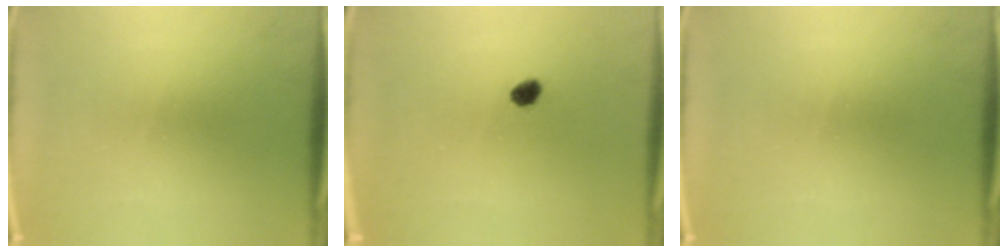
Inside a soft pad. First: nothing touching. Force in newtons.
{"total": 2.2}
{"total": 0.0}